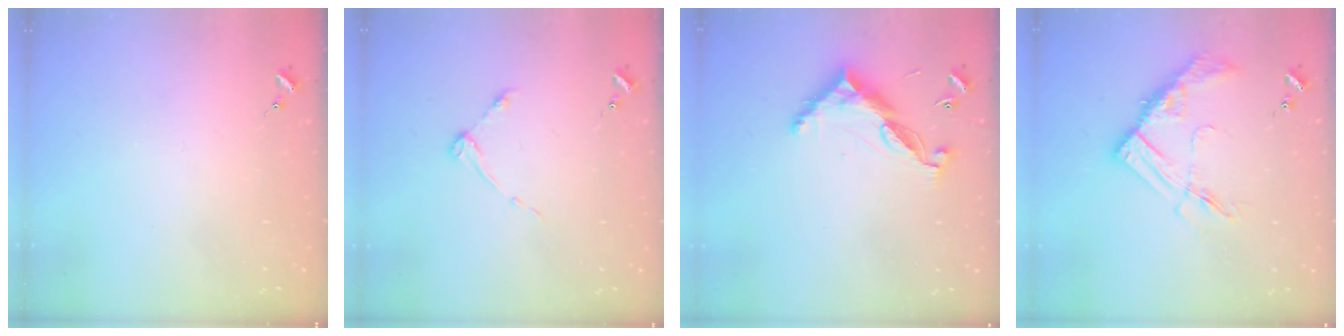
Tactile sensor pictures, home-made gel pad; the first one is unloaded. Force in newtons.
{"total": 4.3, "press": 4.3, "slide": 0.6}
{"total": 10.4, "press": 10.4, "slide": 0.4}
{"total": 14.1, "press": 14.0, "slide": 1.1}